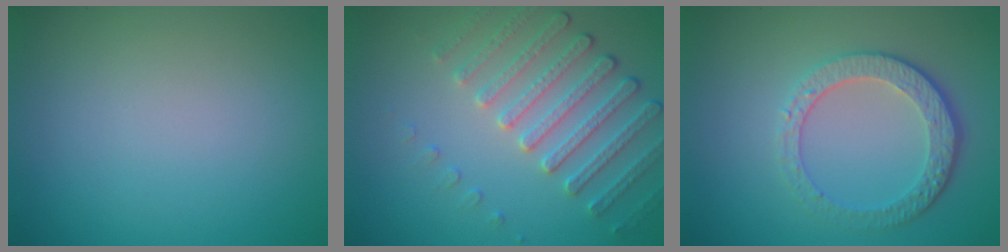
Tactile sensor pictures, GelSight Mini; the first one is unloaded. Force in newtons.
{"total": 4.0, "press": 3.7, "slide": 1.5}
{"total": 4.5, "press": 3.2, "slide": 3.2}